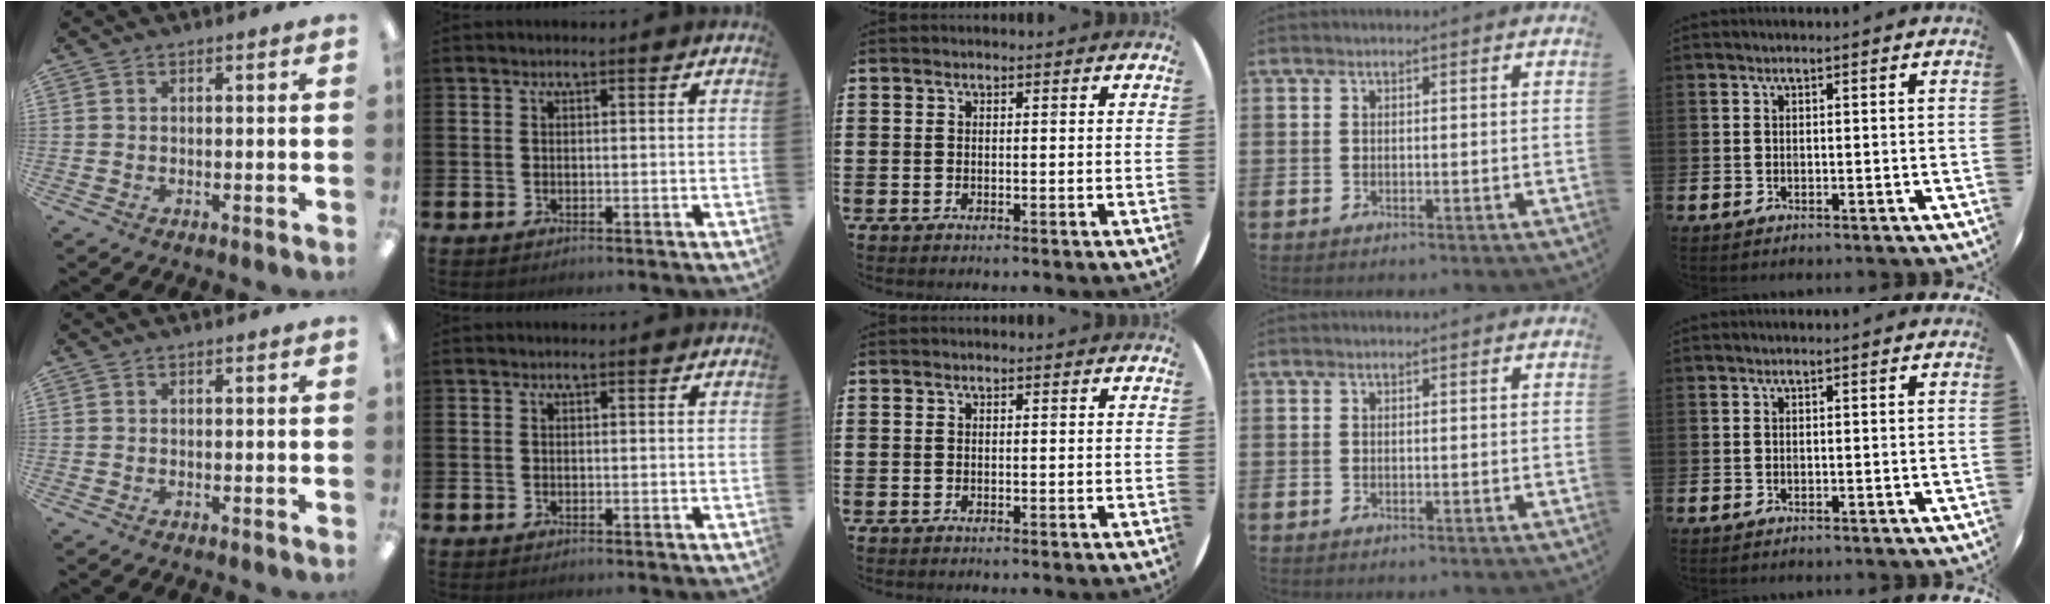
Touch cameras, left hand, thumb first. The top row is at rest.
{}